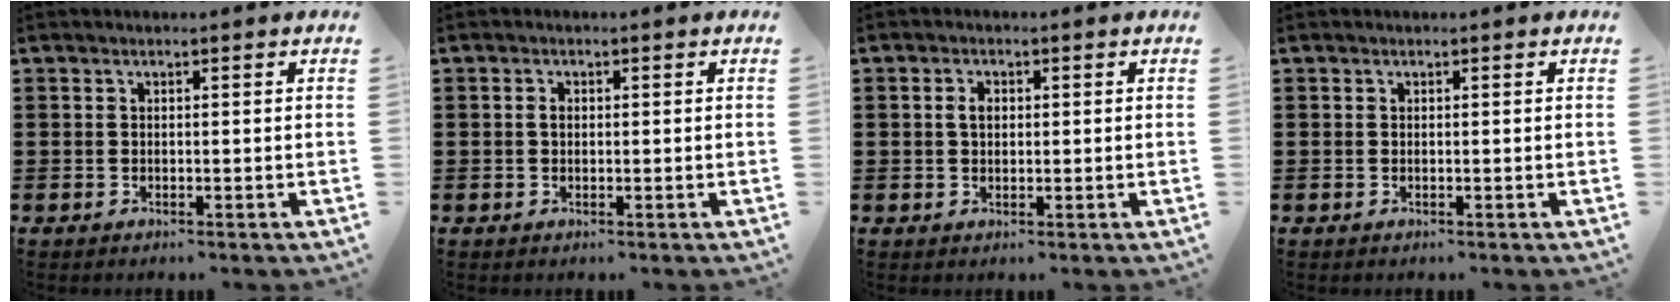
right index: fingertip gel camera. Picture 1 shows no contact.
{"total": 1.2, "force": [0.1, 0.7, 0.9], "torque": [-0.020, 0.004, 0.001]}
{"total": 2.1, "force": [0.4, 1.3, 1.6], "torque": [-0.033, 0.008, 0.006]}
{"total": 0.0}